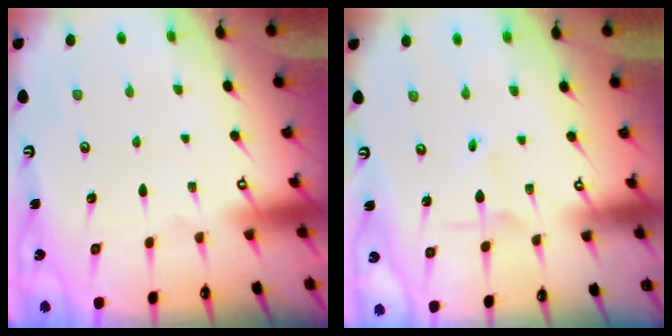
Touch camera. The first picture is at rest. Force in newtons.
{"total": 1.3, "press": 1.3, "slide": 0.1}